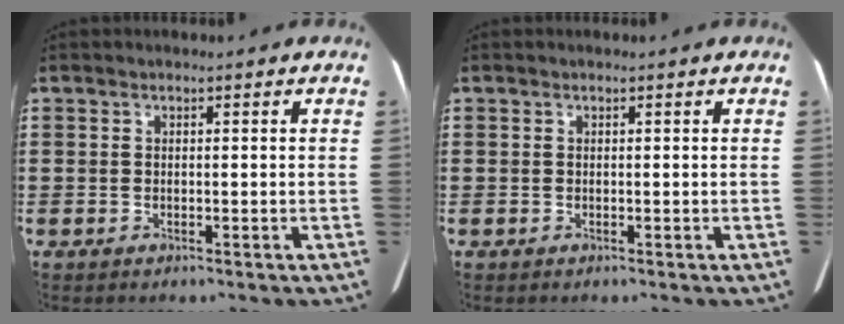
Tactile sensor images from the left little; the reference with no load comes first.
{"total": 0.0}